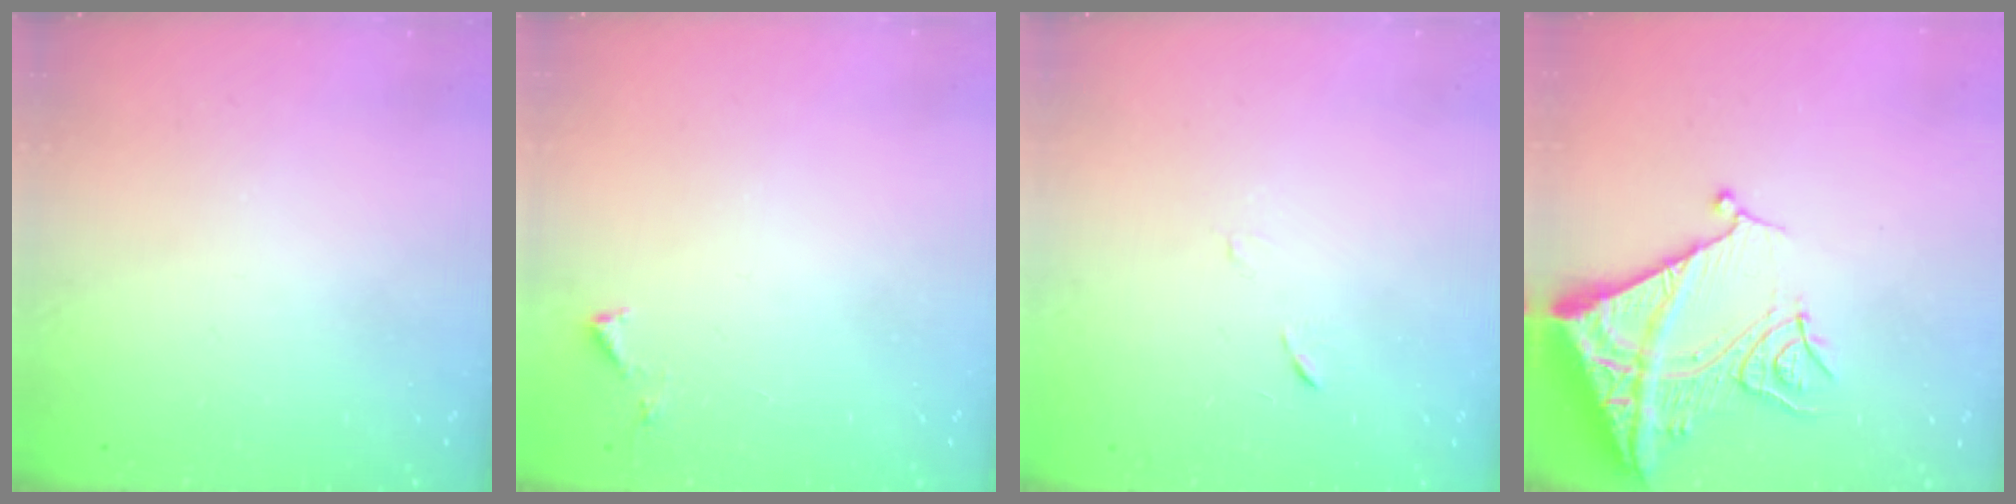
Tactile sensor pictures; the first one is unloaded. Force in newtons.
{"total": 3.2, "press": 3.2, "slide": 0.2}
{"total": 5.0, "press": 4.9, "slide": 0.6}
{"total": 13.8, "press": 13.7, "slide": 1.4}